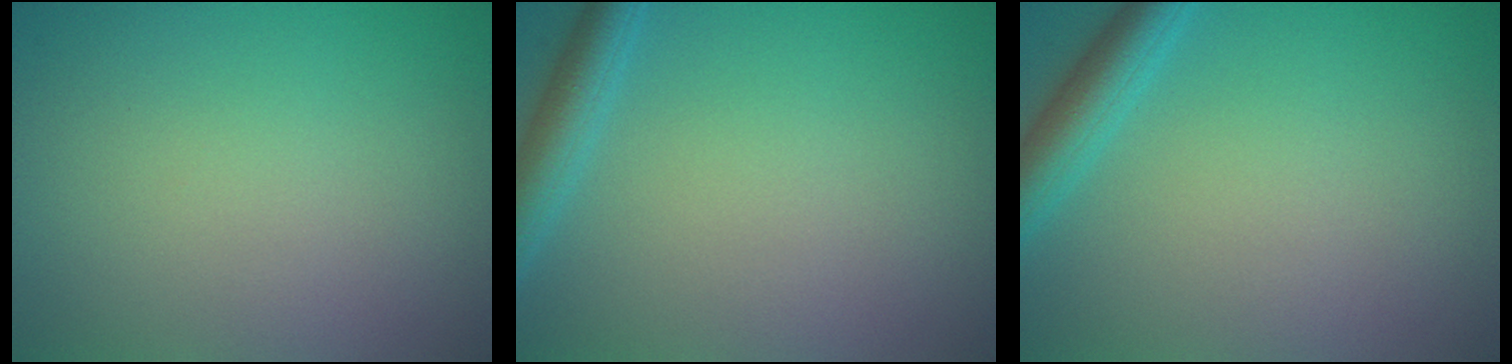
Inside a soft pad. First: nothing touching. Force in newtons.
{"total": 3.0, "press": 3.0, "slide": 0.2}
{"total": 3.3, "press": 3.3, "slide": 0.2}